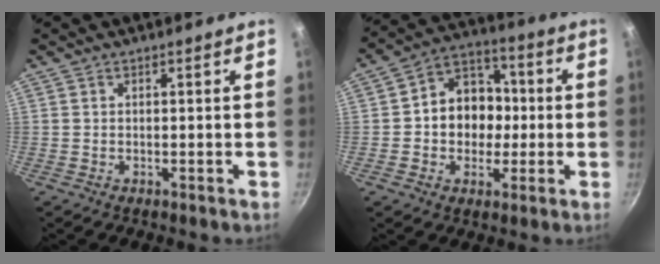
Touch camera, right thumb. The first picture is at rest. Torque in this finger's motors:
{"motor_torque": [-0.27, 0.75, 0.02, 0.09, 0.04]}